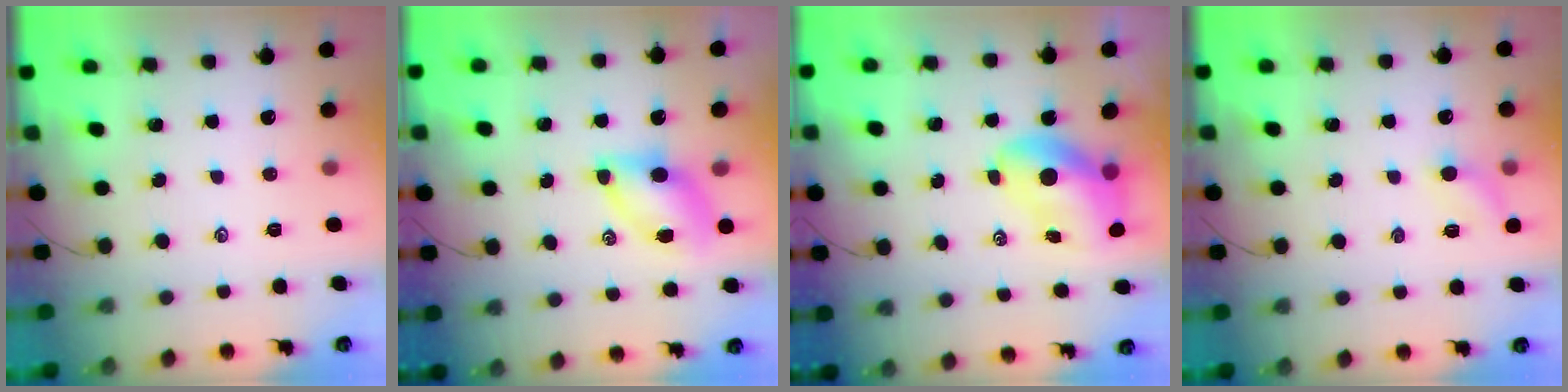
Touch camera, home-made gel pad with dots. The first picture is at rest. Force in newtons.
{"total": 7.1, "press": 7.1, "slide": 0.8}
{"total": 8.7, "press": 8.4, "slide": 2.1}
{"total": 6.8, "press": 6.5, "slide": 2.0}